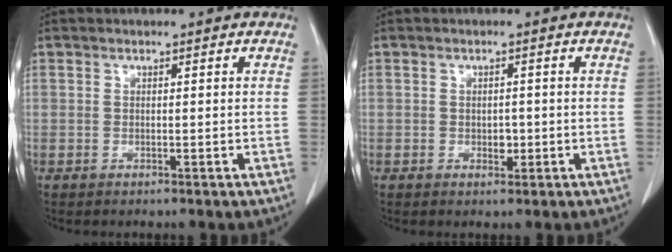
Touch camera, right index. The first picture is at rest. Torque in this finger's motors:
{"motor_torque": [0.32, 0.23, 0.13, 0.01]}